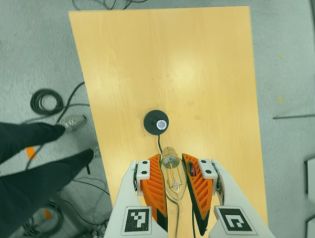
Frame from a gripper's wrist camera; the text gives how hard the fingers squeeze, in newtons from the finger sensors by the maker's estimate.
{"total": 21.1, "left": 22.5, "right": 19.6}